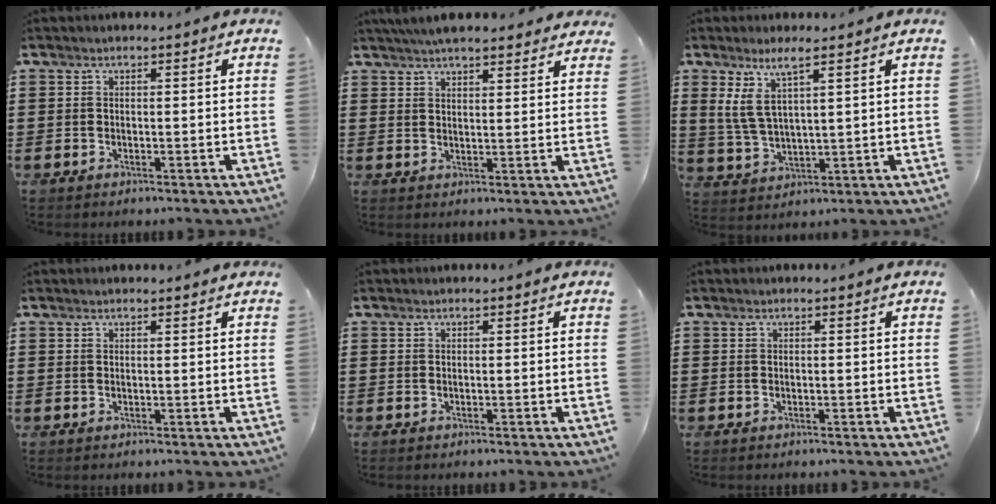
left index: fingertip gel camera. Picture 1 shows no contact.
{"total": 5.1, "force": [4.7, 0.8, 1.8], "torque": [-0.046, -0.005, 0.088]}
{"total": 6.3, "force": [3.5, 1.5, 5.1], "torque": [-0.121, -0.004, 0.057]}
{"total": 0.7, "force": [0.6, 0.1, 0.2], "torque": [-0.006, 0.000, 0.012]}
{"total": 0.0}
{"total": 0.0}